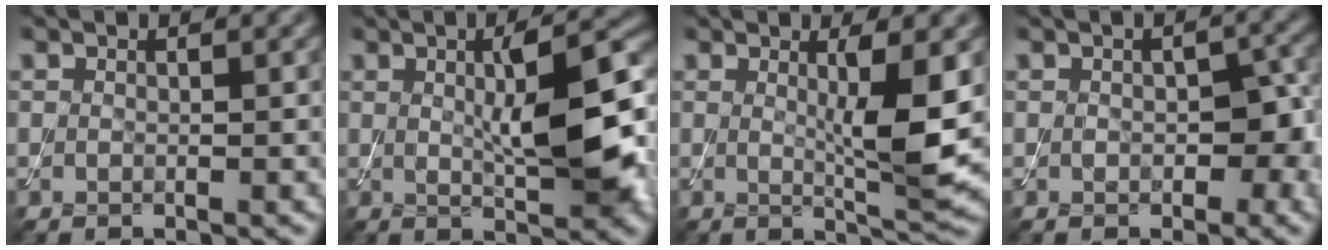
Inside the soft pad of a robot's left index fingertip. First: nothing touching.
{"total": 8.0, "force": [0.8, 2.0, 7.7], "torque": [-0.108, 0.005, 0.013]}
{"total": 5.0, "force": [0.7, 0.7, 4.9], "torque": [-0.075, -0.013, 0.013]}
{"total": 3.7, "force": [-0.3, 2.3, 2.9], "torque": [-0.042, -0.004, -0.004]}